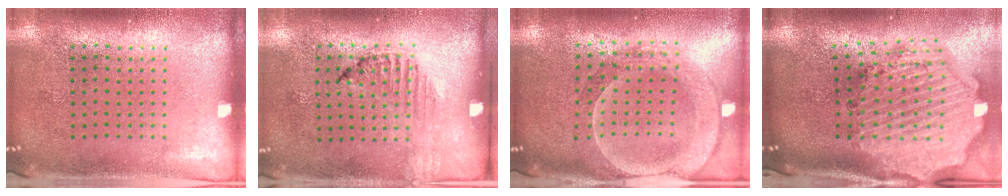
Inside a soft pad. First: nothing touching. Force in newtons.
{"total": 1.2, "press": 1.2, "slide": 0.4}
{"total": 2.2, "press": 2.0, "slide": 0.9}
{"total": 3.8, "press": 3.2, "slide": 2.1}